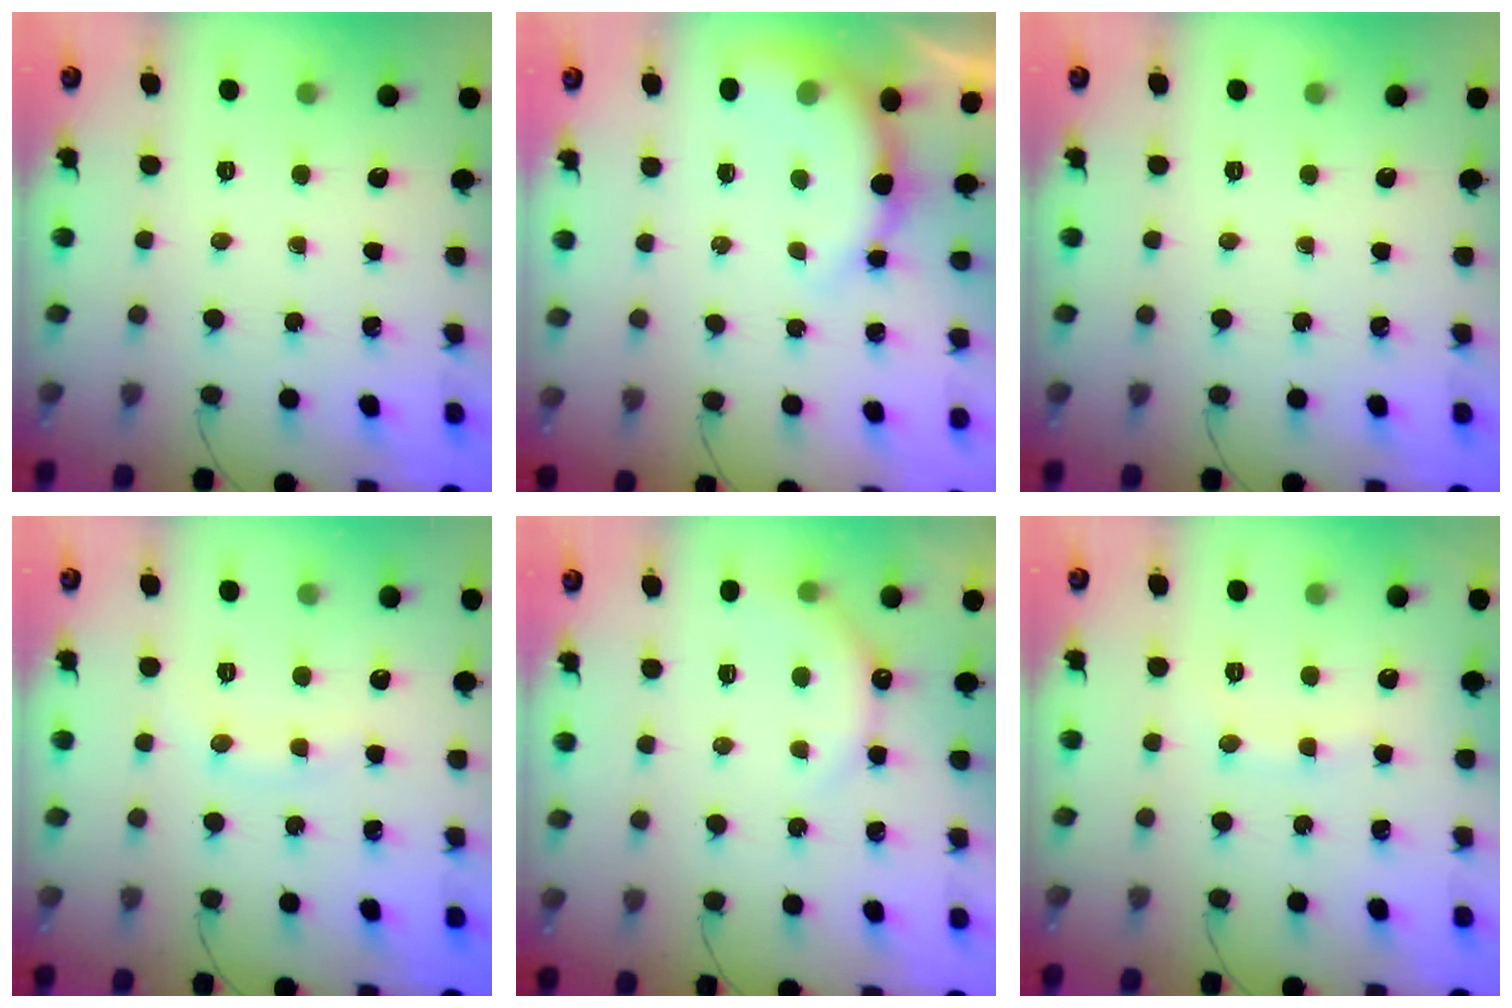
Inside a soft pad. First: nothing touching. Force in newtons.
{"total": 8.1, "press": 8.0, "slide": 1.2}
{"total": 0.0}
{"total": 5.5, "press": 5.4, "slide": 1.3}
{"total": 4.8, "press": 4.7, "slide": 0.8}
{"total": 7.3, "press": 7.2, "slide": 0.9}